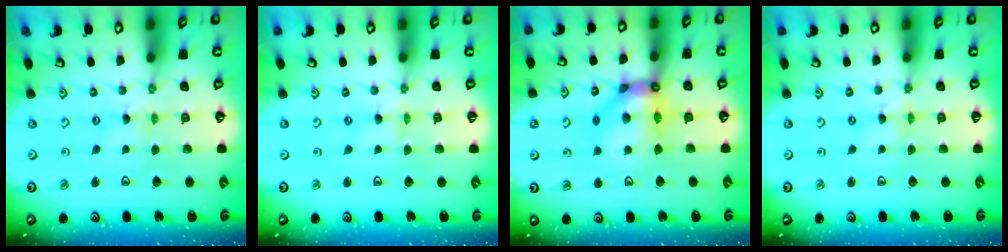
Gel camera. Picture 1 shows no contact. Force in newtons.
{"total": 0.0}
{"total": 12.3, "press": 12.3, "slide": 1.2}
{"total": 0.0}